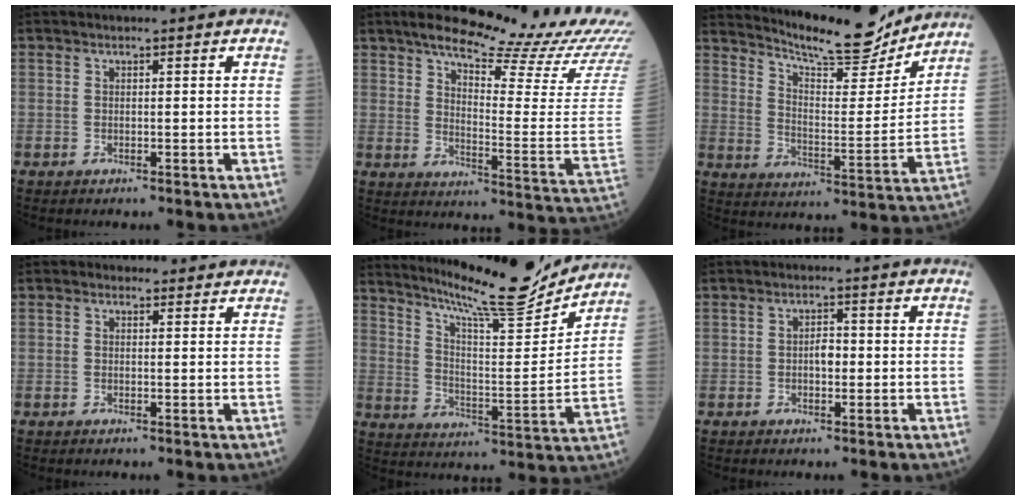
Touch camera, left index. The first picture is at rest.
{"total": 21.5, "force": [19.2, 1.7, 9.5], "torque": [-0.141, -0.070, 0.239]}
{"total": 15.2, "force": [14.3, 1.8, 4.8], "torque": [-0.085, -0.014, 0.214]}
{"total": 1.8, "force": [1.5, 1.1, 0.2], "torque": [-0.003, 0.009, 0.014]}
{"total": 17.0, "force": [15.8, 0.2, 6.2], "torque": [-0.111, -0.030, 0.242]}
{"total": 2.1, "force": [-0.2, 1.0, 1.8], "torque": [-0.027, 0.004, -0.004]}